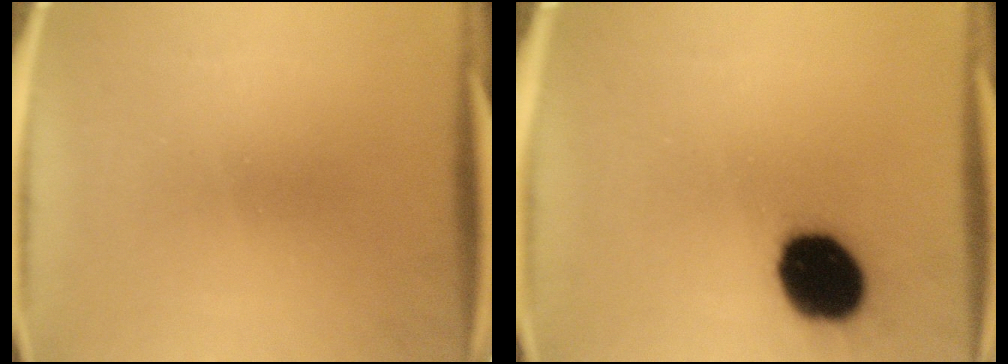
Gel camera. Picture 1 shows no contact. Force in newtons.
{"total": 17.3}